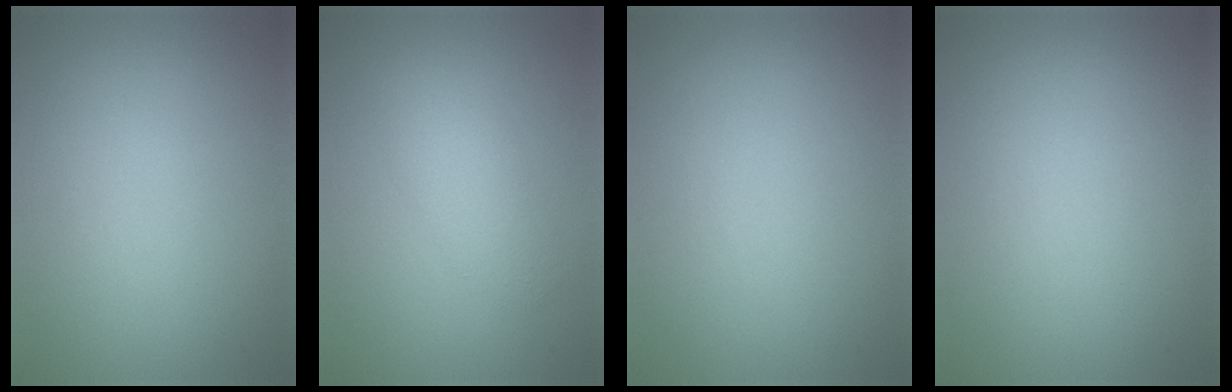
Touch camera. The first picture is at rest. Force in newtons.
{"total": 2.5, "press": 2.5, "slide": 0.1}
{"total": 0.0}
{"total": 0.0}